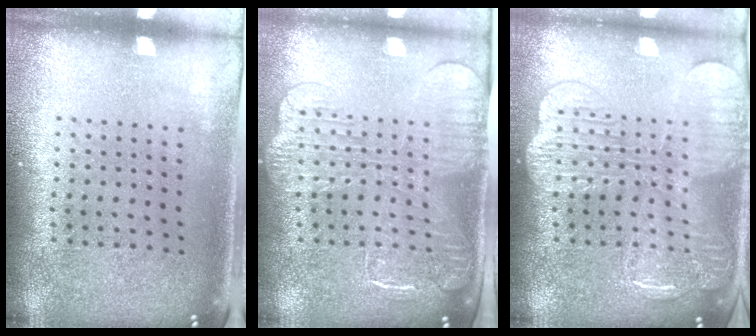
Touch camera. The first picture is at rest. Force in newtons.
{"total": 2.3, "press": 2.0, "slide": 1.3}
{"total": 3.9, "press": 3.9, "slide": 0.5}